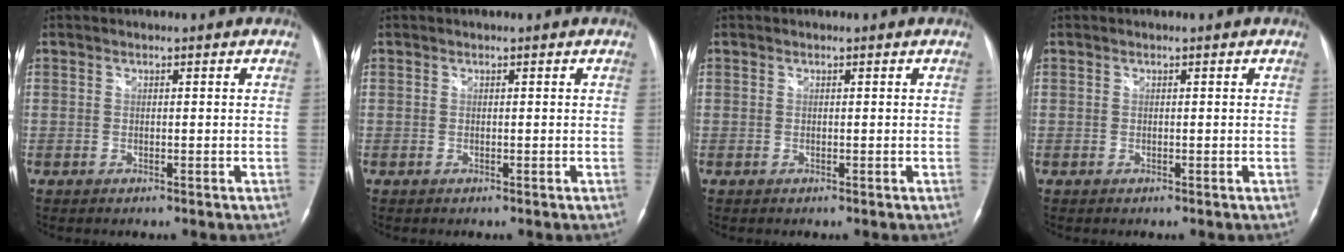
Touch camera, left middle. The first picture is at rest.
{"total": 0.0}
{"total": 0.0}
{"total": 0.0}